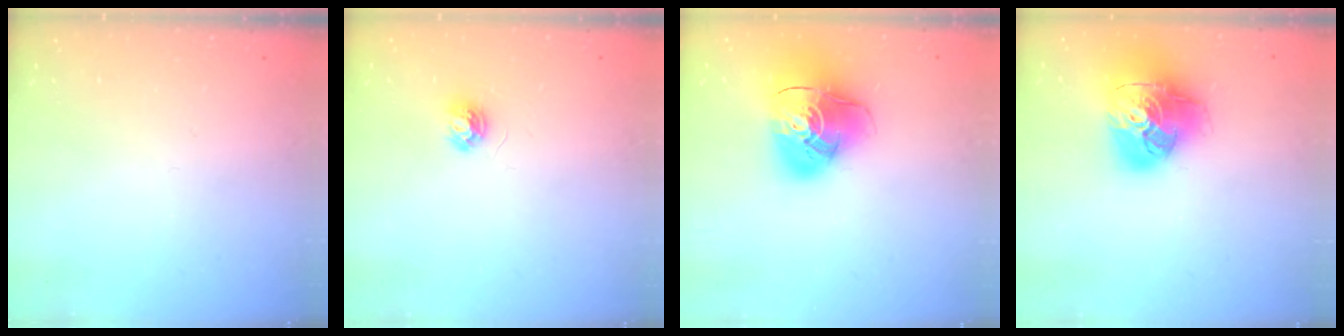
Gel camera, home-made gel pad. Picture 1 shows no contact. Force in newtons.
{"total": 3.8, "press": 3.8, "slide": 0.4}
{"total": 17.3, "press": 17.2, "slide": 2.0}
{"total": 20.5, "press": 20.4, "slide": 2.4}